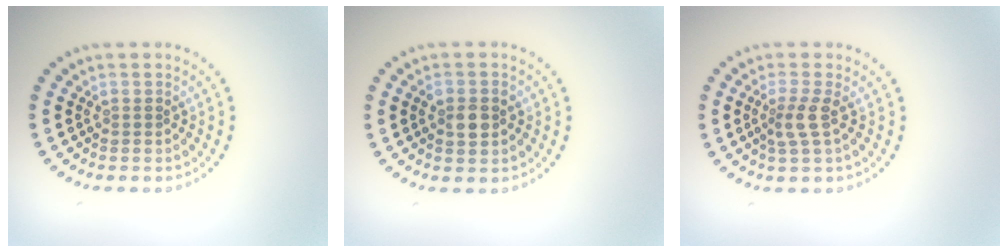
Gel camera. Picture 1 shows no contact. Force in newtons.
{"total": 2.6, "press": 2.5, "slide": 0.3}
{"total": 2.0, "press": 1.6, "slide": 1.3}